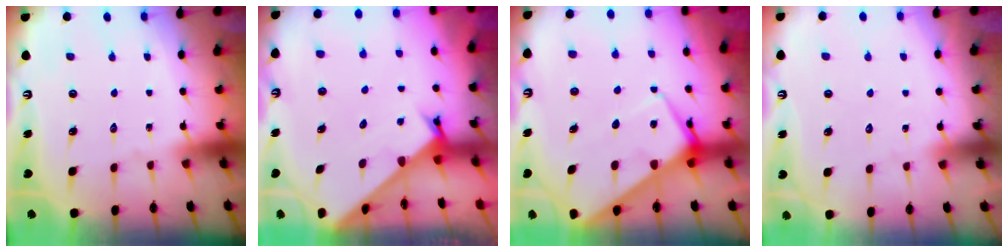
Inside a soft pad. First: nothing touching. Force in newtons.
{"total": 2.2, "press": 2.2, "slide": 0.1}
{"total": 9.3, "press": 9.2, "slide": 0.9}
{"total": 4.8, "press": 4.7, "slide": 0.5}